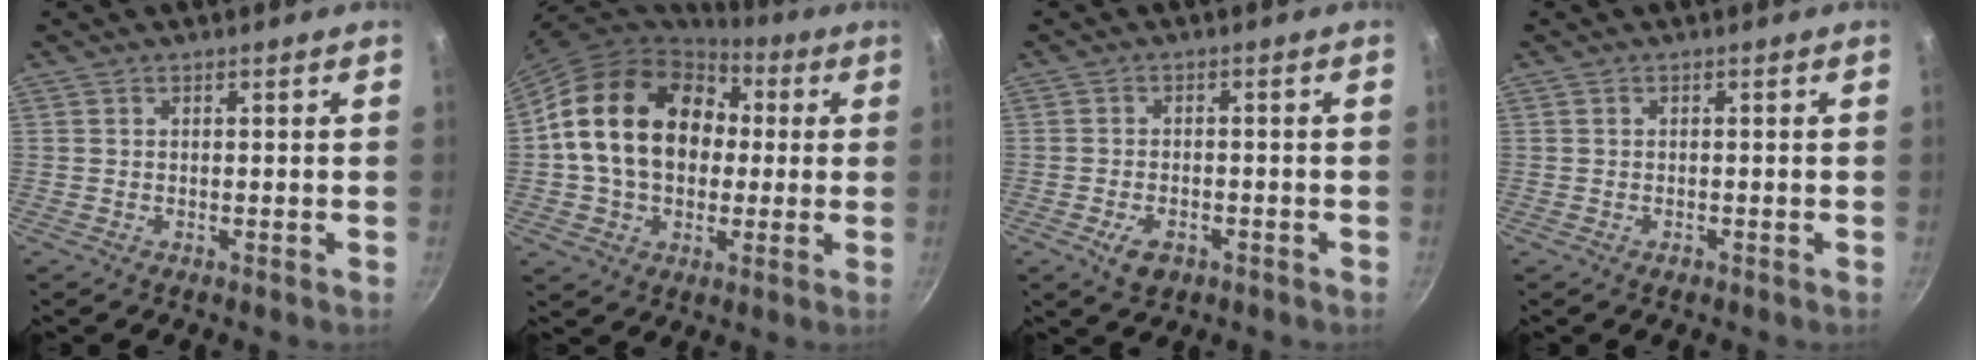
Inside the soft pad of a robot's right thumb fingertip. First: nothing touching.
{"total": 20.6, "force": [2.7, 15.5, 13.3], "torque": [-0.211, 0.033, 0.044]}
{"total": 4.4, "force": [-2.1, 2.7, 2.7], "torque": [-0.044, 0.013, -0.030]}
{"total": 0.6, "force": [-0.4, 0.3, 0.3], "torque": [-0.005, 0.004, -0.004]}